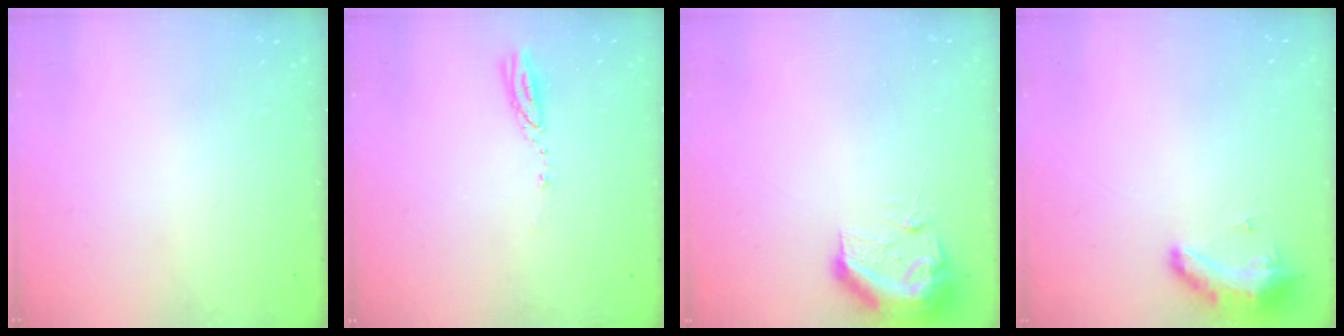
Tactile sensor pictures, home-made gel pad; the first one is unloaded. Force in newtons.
{"total": 3.6, "press": 3.6, "slide": 0.3}
{"total": 10.3, "press": 10.2, "slide": 1.7}
{"total": 19.6, "press": 11.8, "slide": 15.6}